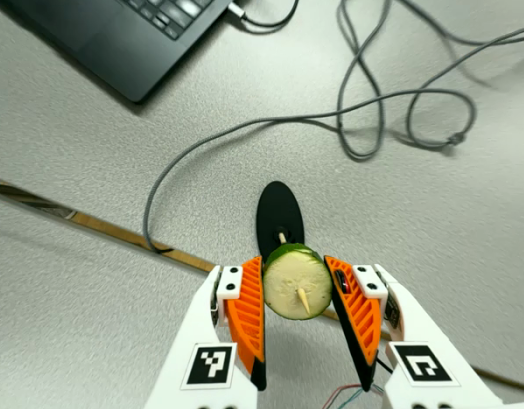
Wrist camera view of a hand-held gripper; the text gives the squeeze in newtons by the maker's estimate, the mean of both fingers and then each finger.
{"total": 8.4, "left": 8.5, "right": 8.4}